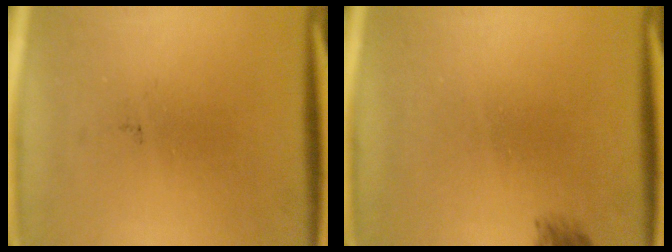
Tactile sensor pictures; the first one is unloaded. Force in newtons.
{"total": 1.2}